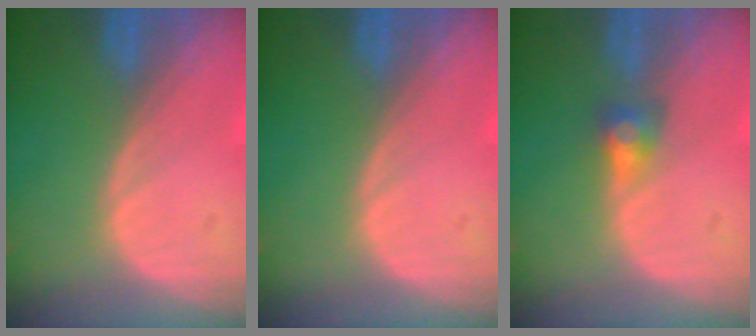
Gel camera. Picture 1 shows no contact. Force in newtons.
{"total": 0.0}
{"total": 3.0, "press": 2.5, "slide": 1.6}